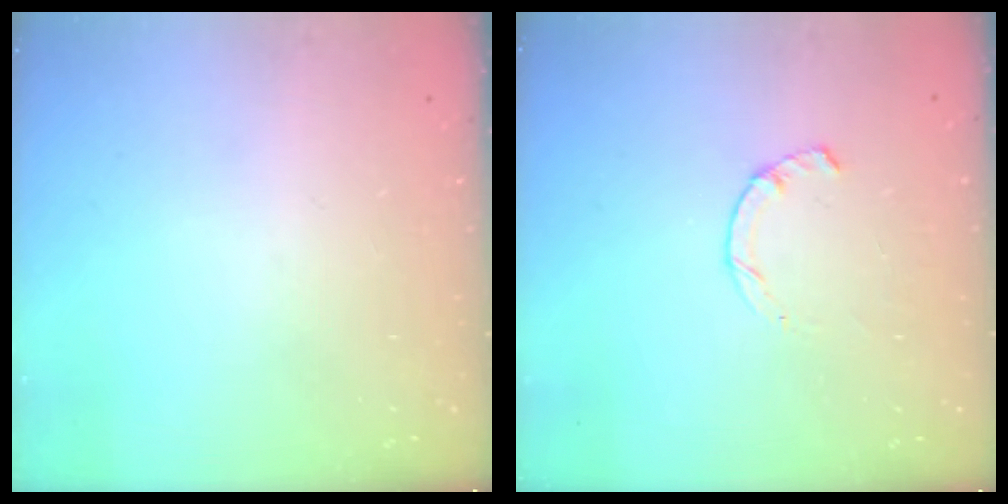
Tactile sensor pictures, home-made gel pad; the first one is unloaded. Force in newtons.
{"total": 1.9, "press": 1.9, "slide": 0.3}